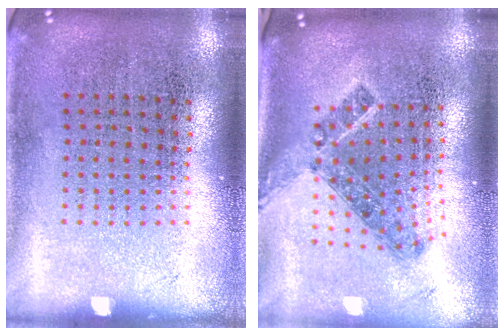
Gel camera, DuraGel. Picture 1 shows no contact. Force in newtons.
{"total": 1.2, "press": 1.0, "slide": 0.8}